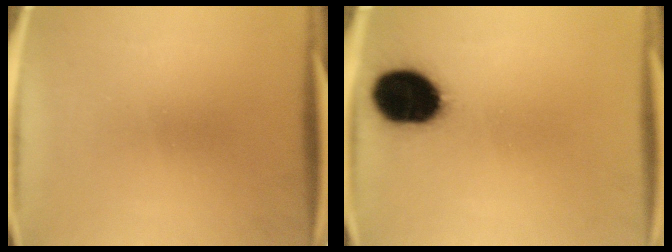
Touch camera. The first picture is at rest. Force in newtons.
{"total": 17.6}